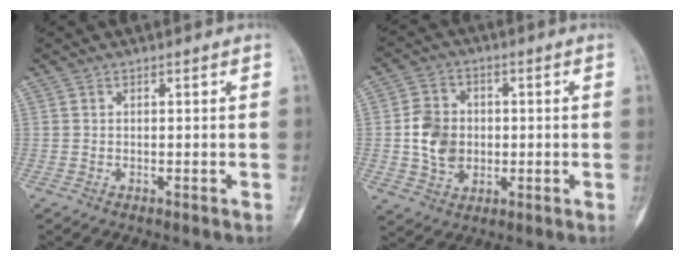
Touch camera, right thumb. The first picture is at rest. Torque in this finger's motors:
{"motor_torque": [-0.06, -0.05, -0.03, 0.04, 0.17]}